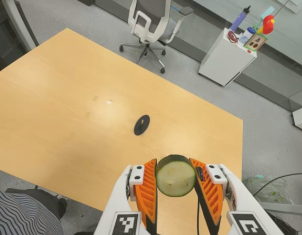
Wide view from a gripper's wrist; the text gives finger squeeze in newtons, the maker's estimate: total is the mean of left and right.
{"total": 12.6, "left": 11.9, "right": 13.3}